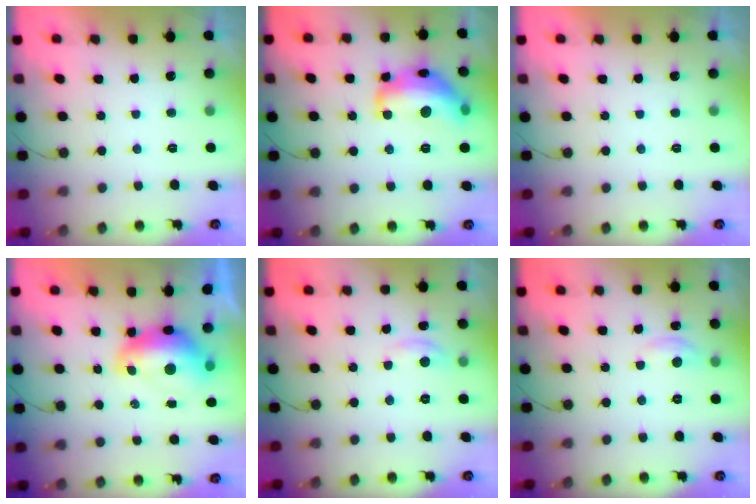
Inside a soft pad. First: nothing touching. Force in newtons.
{"total": 16.3, "press": 16.3, "slide": 0.9}
{"total": 0.0}
{"total": 10.1, "press": 10.0, "slide": 1.4}
{"total": 3.3, "press": 3.2, "slide": 0.3}
{"total": 4.1, "press": 4.0, "slide": 0.6}